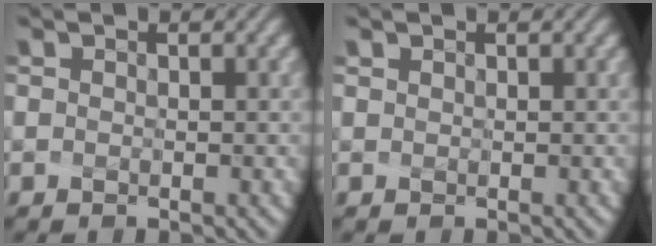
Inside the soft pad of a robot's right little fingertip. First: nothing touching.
{"total": 0.0}